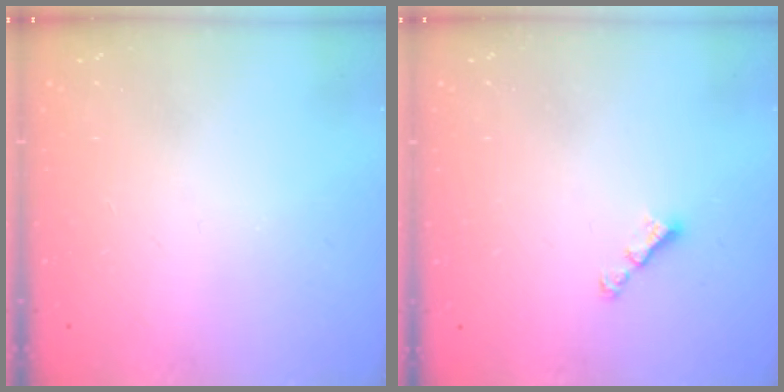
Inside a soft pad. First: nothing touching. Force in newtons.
{"total": 3.3, "press": 3.3, "slide": 0.4}